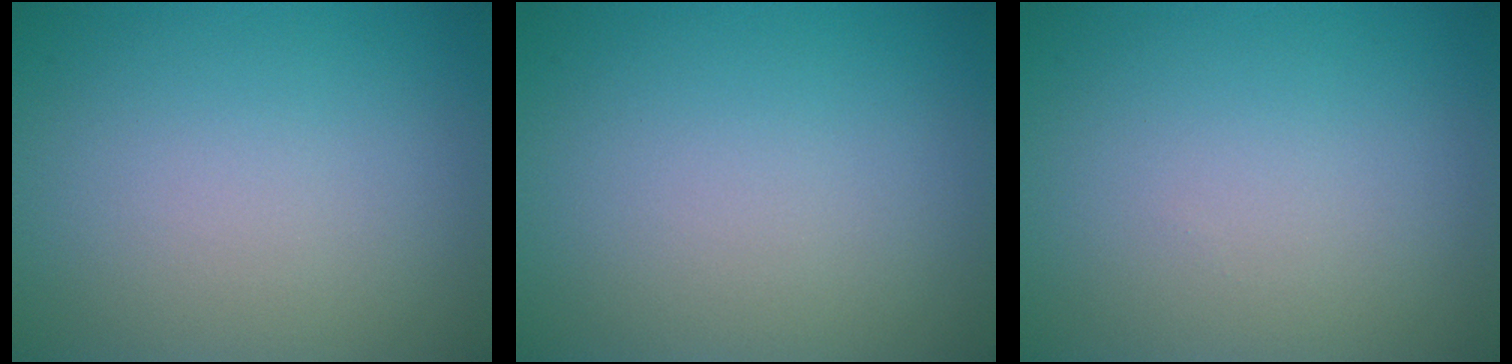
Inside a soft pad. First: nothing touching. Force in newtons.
{"total": 0.0}
{"total": 0.0}